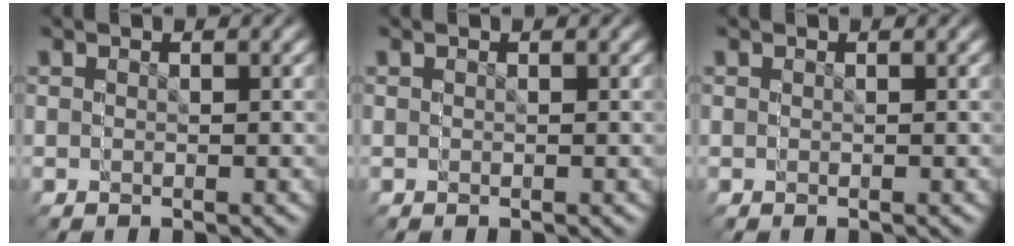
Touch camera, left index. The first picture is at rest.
{"total": 0.0}
{"total": 0.0}